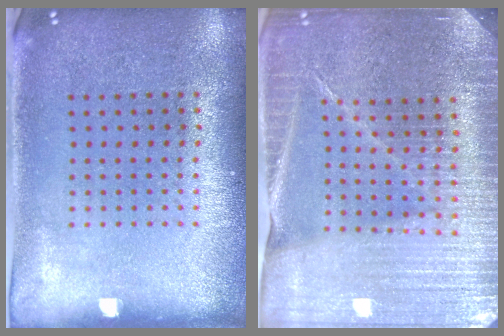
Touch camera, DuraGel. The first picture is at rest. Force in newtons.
{"total": 4.3, "press": 4.0, "slide": 1.5}